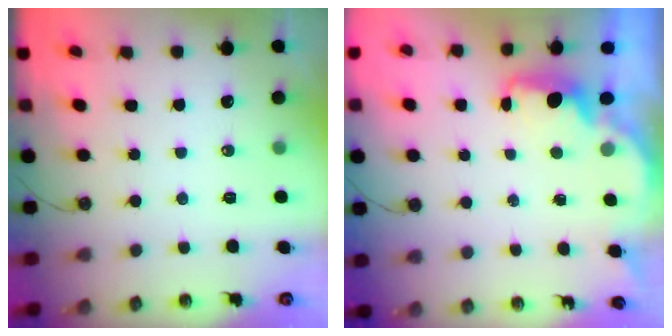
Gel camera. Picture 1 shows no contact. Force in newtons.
{"total": 2.0, "press": 1.8, "slide": 0.8}